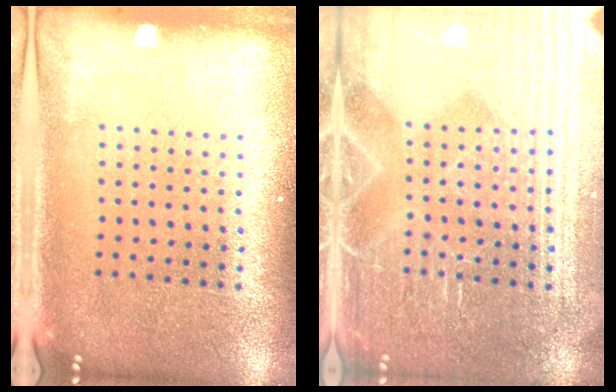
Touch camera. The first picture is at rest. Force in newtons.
{"total": 4.5, "press": 4.4, "slide": 0.9}